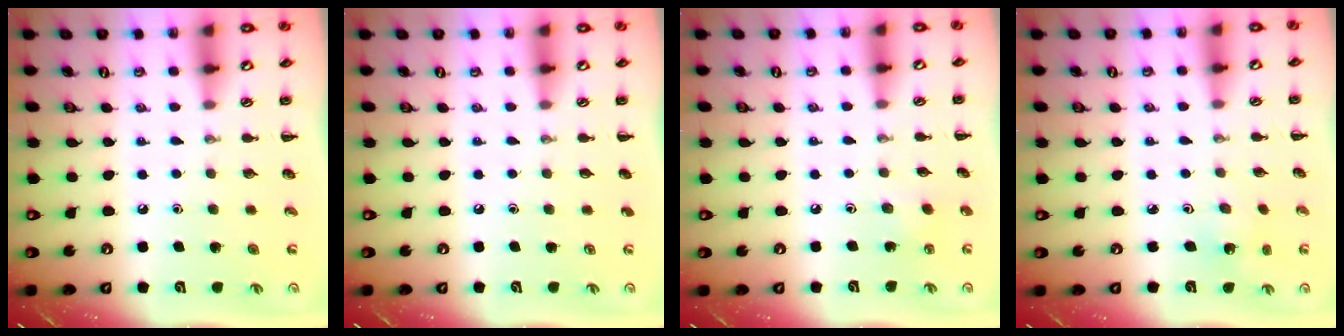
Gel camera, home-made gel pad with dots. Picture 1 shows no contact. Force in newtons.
{"total": 0.0}
{"total": 2.6, "press": 2.5, "slide": 0.9}
{"total": 1.6, "press": 1.5, "slide": 0.6}